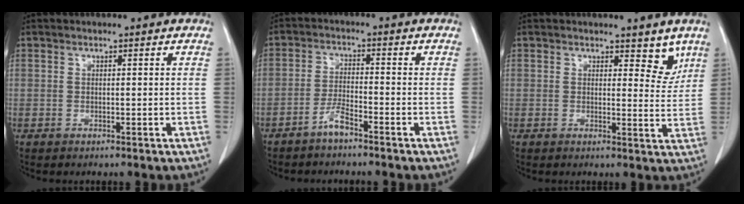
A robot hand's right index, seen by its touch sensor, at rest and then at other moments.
{"total": 3.3, "force": [-2.7, 0.2, 1.9], "torque": [-0.043, 0.002, -0.053]}
{"total": 4.1, "force": [3.0, 2.0, 1.9], "torque": [-0.002, -0.017, 0.032]}